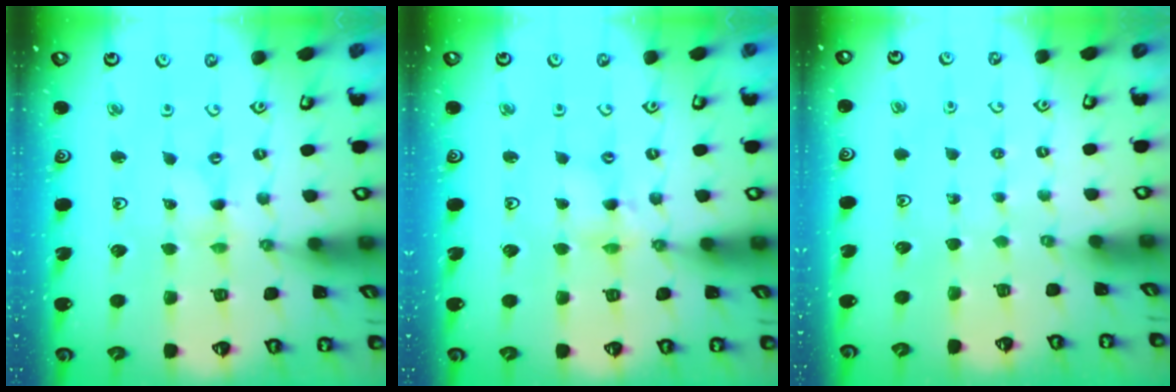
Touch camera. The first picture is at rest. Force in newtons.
{"total": 3.5, "press": 3.5, "slide": 0.3}
{"total": 0.0}